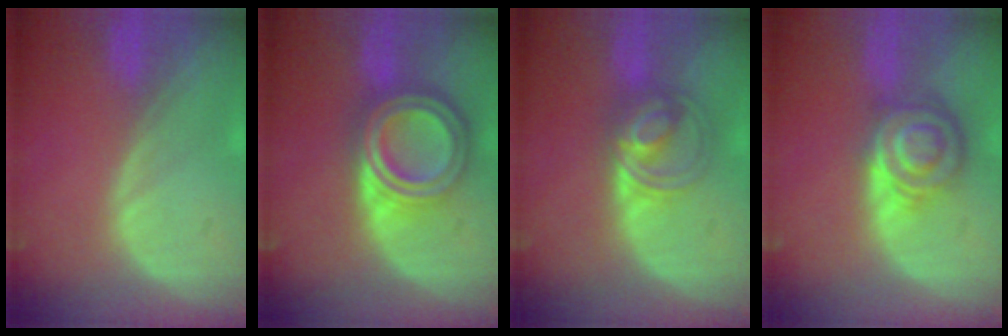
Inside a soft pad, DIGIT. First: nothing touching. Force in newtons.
{"total": 8.2, "press": 8.2, "slide": 0.6}
{"total": 5.7, "press": 5.6, "slide": 0.4}
{"total": 6.6, "press": 6.6, "slide": 0.2}